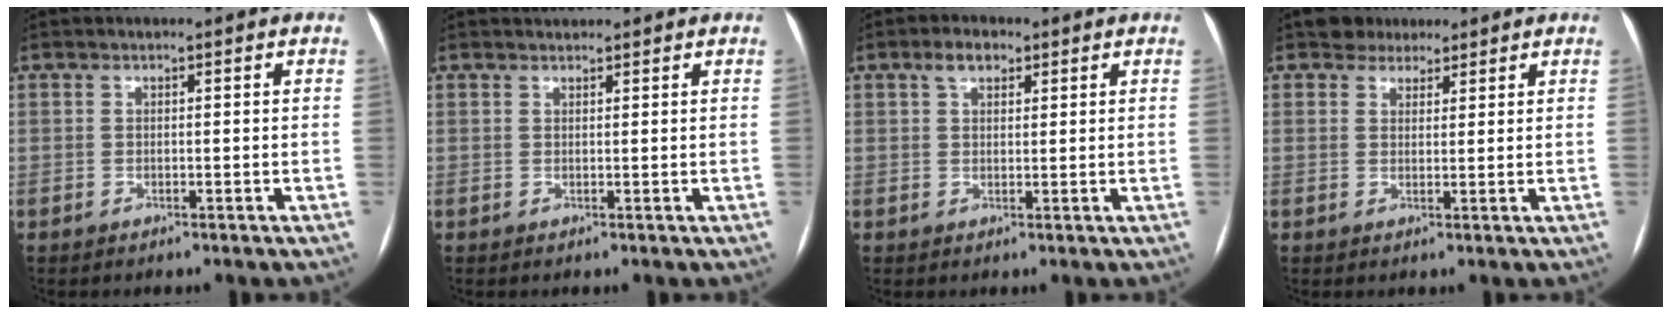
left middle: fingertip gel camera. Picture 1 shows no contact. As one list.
[{"total": 1.4, "force": [1.3, 0.2, 0.0], "torque": [-0.006, 0.014, 0.025]}, {"total": 3.2, "force": [1.9, 1.7, 1.9], "torque": [-0.037, 0.013, 0.035]}, {"total": 3.5, "force": [2.7, 2.2, 0.1], "torque": [0.001, 0.014, 0.039]}]